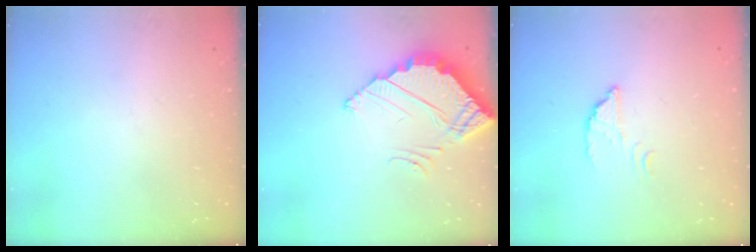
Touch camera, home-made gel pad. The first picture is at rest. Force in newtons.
{"total": 4.0, "press": 4.0, "slide": 0.3}
{"total": 2.5, "press": 2.5, "slide": 0.2}